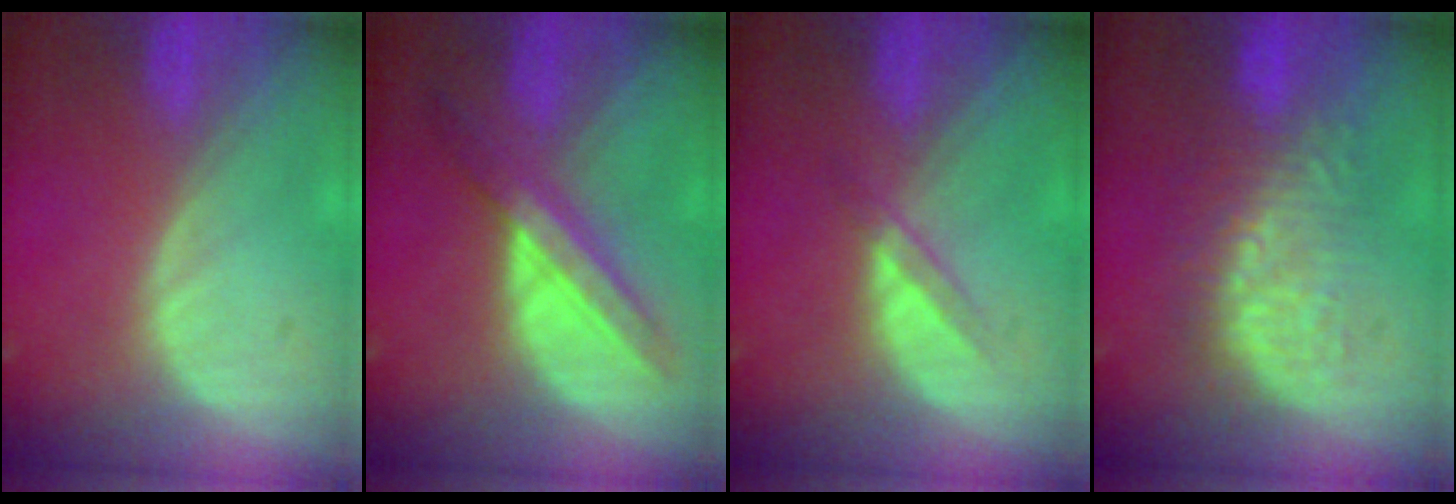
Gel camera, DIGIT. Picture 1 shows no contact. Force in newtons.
{"total": 6.4, "press": 6.4, "slide": 0.7}
{"total": 2.4, "press": 2.2, "slide": 1.1}
{"total": 8.9, "press": 8.6, "slide": 2.2}